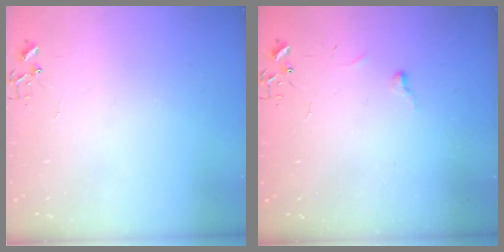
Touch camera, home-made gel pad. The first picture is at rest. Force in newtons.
{"total": 3.8, "press": 3.8, "slide": 0.5}